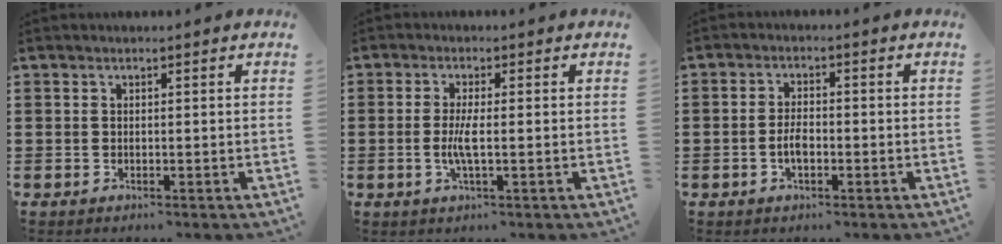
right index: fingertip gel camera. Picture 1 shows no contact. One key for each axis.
{"total": 3.5, "fx": -0.6, "fy": 0.6, "fz": 3.4, "tx": -0.075, "ty": -0.005, "tz": -0.016}
{"total": 3.0, "fx": -0.9, "fy": 1.5, "fz": 2.4, "tx": -0.055, "ty": 0.001, "tz": -0.019}